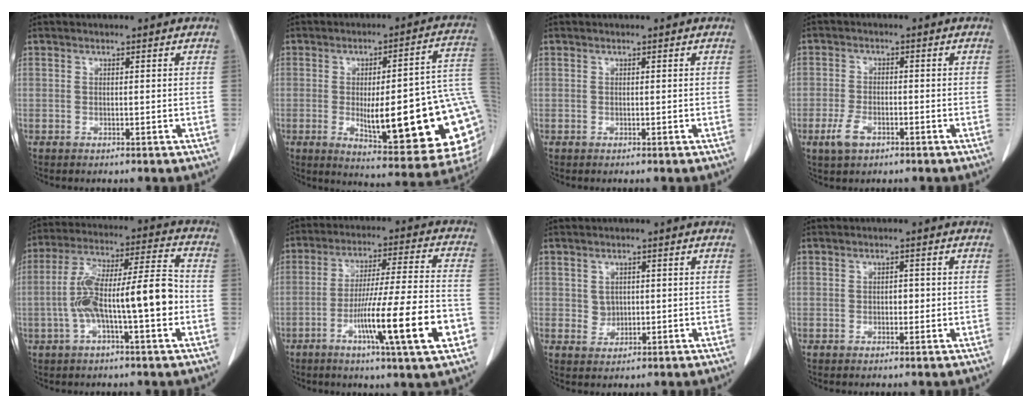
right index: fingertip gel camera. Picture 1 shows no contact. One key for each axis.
{"total": 24.9, "fx": -3.2, "fy": 4.5, "fz": 24.2, "tx": -0.234, "ty": 0.004, "tz": -0.030}
{"total": 0.0}
{"total": 3.8, "fx": -2.0, "fy": 2.1, "fz": 2.5, "tx": -0.055, "ty": -0.001, "tz": -0.034}
{"total": 13.7, "fx": -2.6, "fy": 2.0, "fz": 13.3, "tx": -0.240, "ty": 0.031, "tz": -0.043}
{"total": 16.9, "fx": -6.3, "fy": -0.1, "fz": 15.7, "tx": -0.242, "ty": -0.013, "tz": -0.098}
{"total": 2.1, "fx": 0.5, "fy": 1.9, "fz": 0.9, "tx": -0.011, "ty": 0.001, "tz": 0.014}
{"total": 1.3, "fx": -0.1, "fy": 0.9, "fz": 1.0, "tx": -0.012, "ty": 0.003, "tz": -0.001}